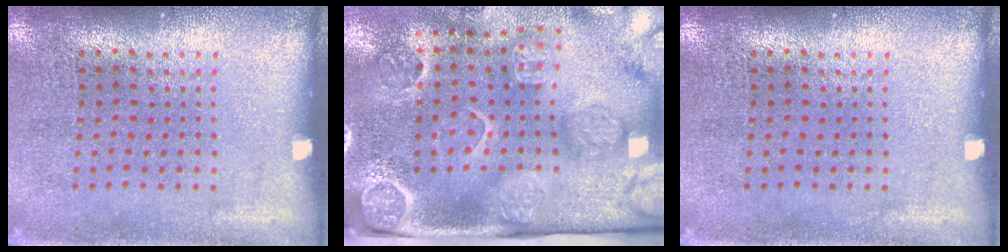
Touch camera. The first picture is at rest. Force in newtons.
{"total": 4.8, "press": 3.6, "slide": 3.3}
{"total": 0.0}